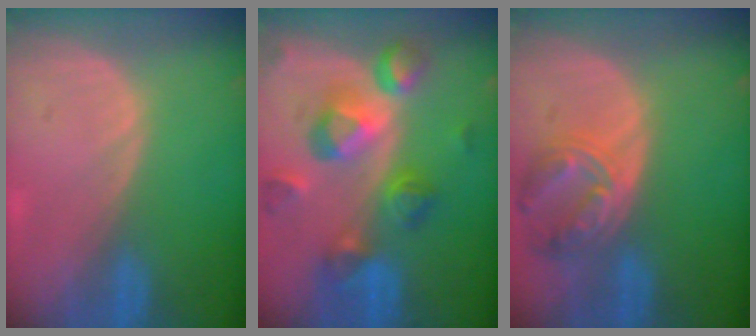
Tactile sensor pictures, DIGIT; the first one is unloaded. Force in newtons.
{"total": 10.5, "press": 9.4, "slide": 4.7}
{"total": 7.9, "press": 6.9, "slide": 3.9}